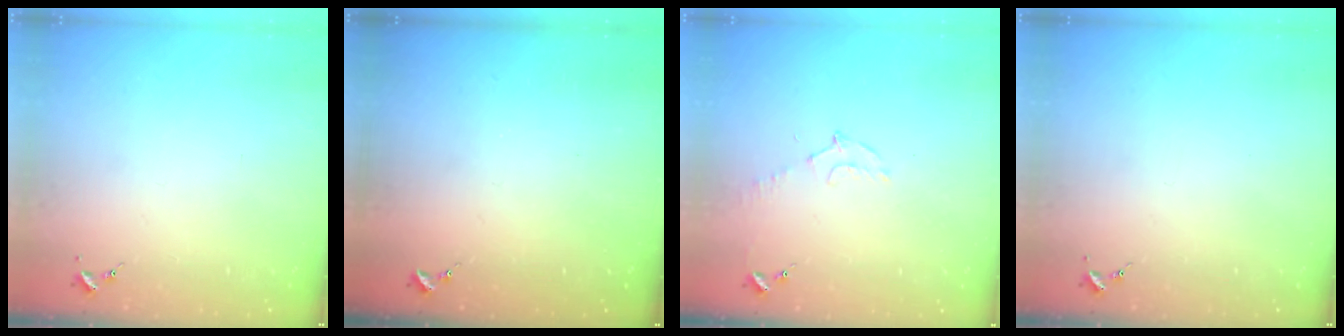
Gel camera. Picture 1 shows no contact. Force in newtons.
{"total": 0.0}
{"total": 7.3, "press": 7.2, "slide": 0.9}
{"total": 0.0}